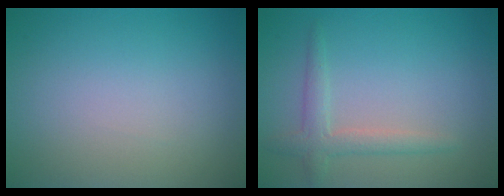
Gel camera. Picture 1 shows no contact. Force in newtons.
{"total": 2.3, "press": 2.2, "slide": 0.1}